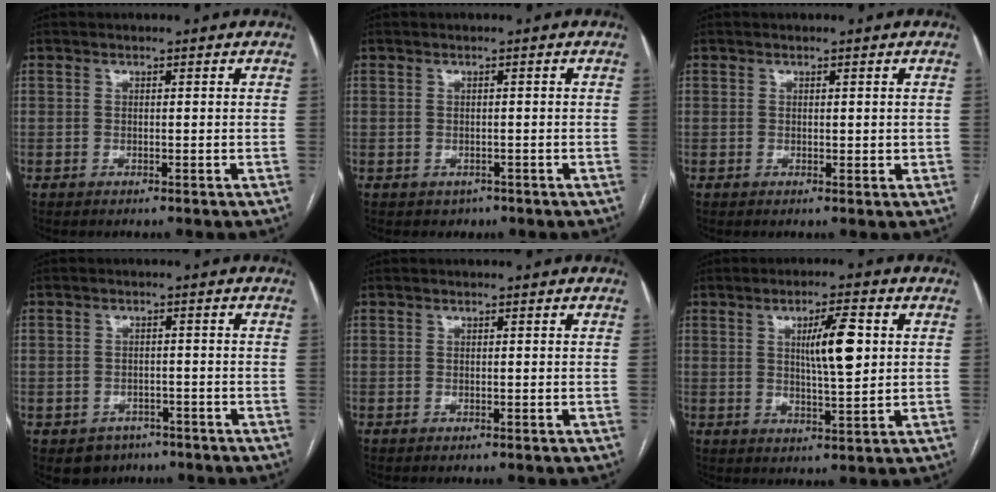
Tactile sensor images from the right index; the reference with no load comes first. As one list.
[{"total": 1.5, "force": [-0.8, 1.3, 0.3], "torque": [-0.003, 0.003, -0.005]}, {"total": 1.1, "force": [0.4, 0.8, 0.7], "torque": [-0.005, -0.003, 0.009]}, {"total": 4.7, "force": [-2.8, 3.8, 0.6], "torque": [-0.005, 0.009, -0.034]}, {"total": 0.0}, {"total": 7.5, "force": [1.8, 1.0, 7.2], "torque": [-0.119, 0.004, 0.032]}]